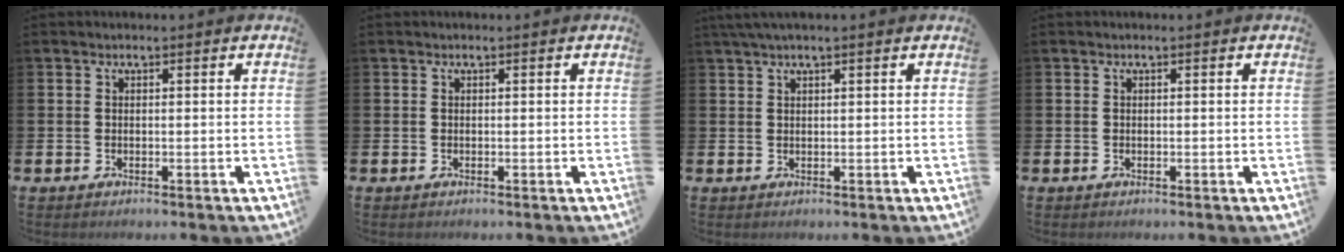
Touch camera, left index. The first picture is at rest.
{"total": 0.0}
{"total": 1.7, "force": [1.3, -0.1, 1.1], "torque": [-0.025, 0.005, 0.023]}
{"total": 0.0}